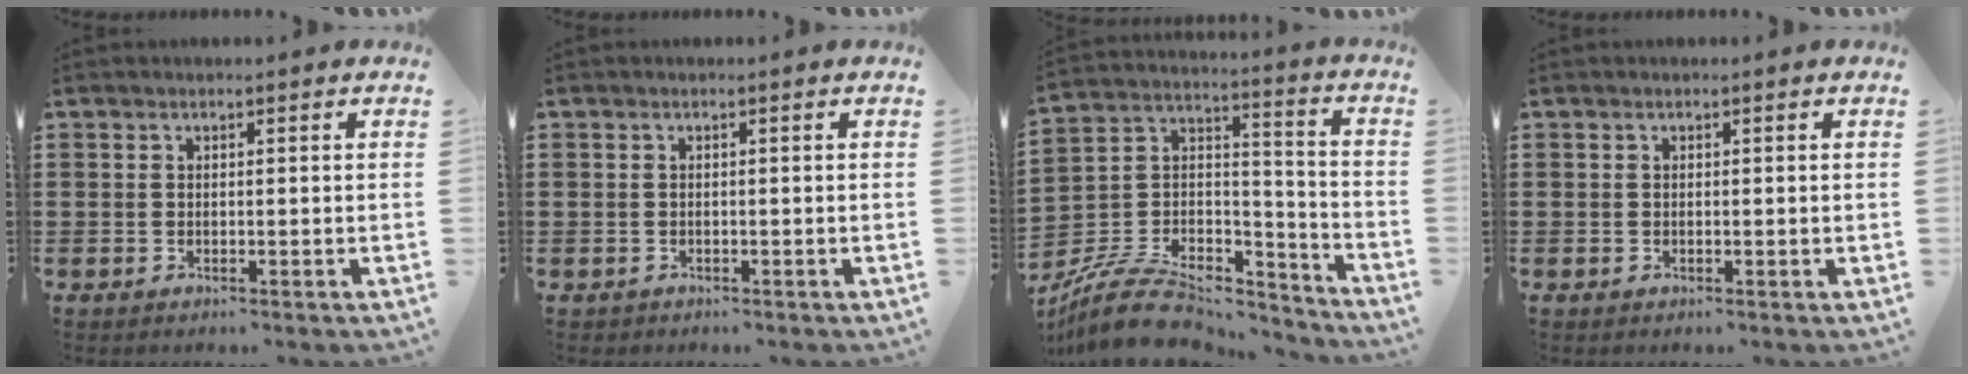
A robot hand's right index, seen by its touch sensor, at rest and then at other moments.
{"total": 0.7, "force": [-0.4, 0.6, -0.1], "torque": [0.000, 0.005, -0.011]}
{"total": 9.4, "force": [-7.4, 4.2, 3.9], "torque": [-0.088, 0.017, -0.142]}
{"total": 0.0}